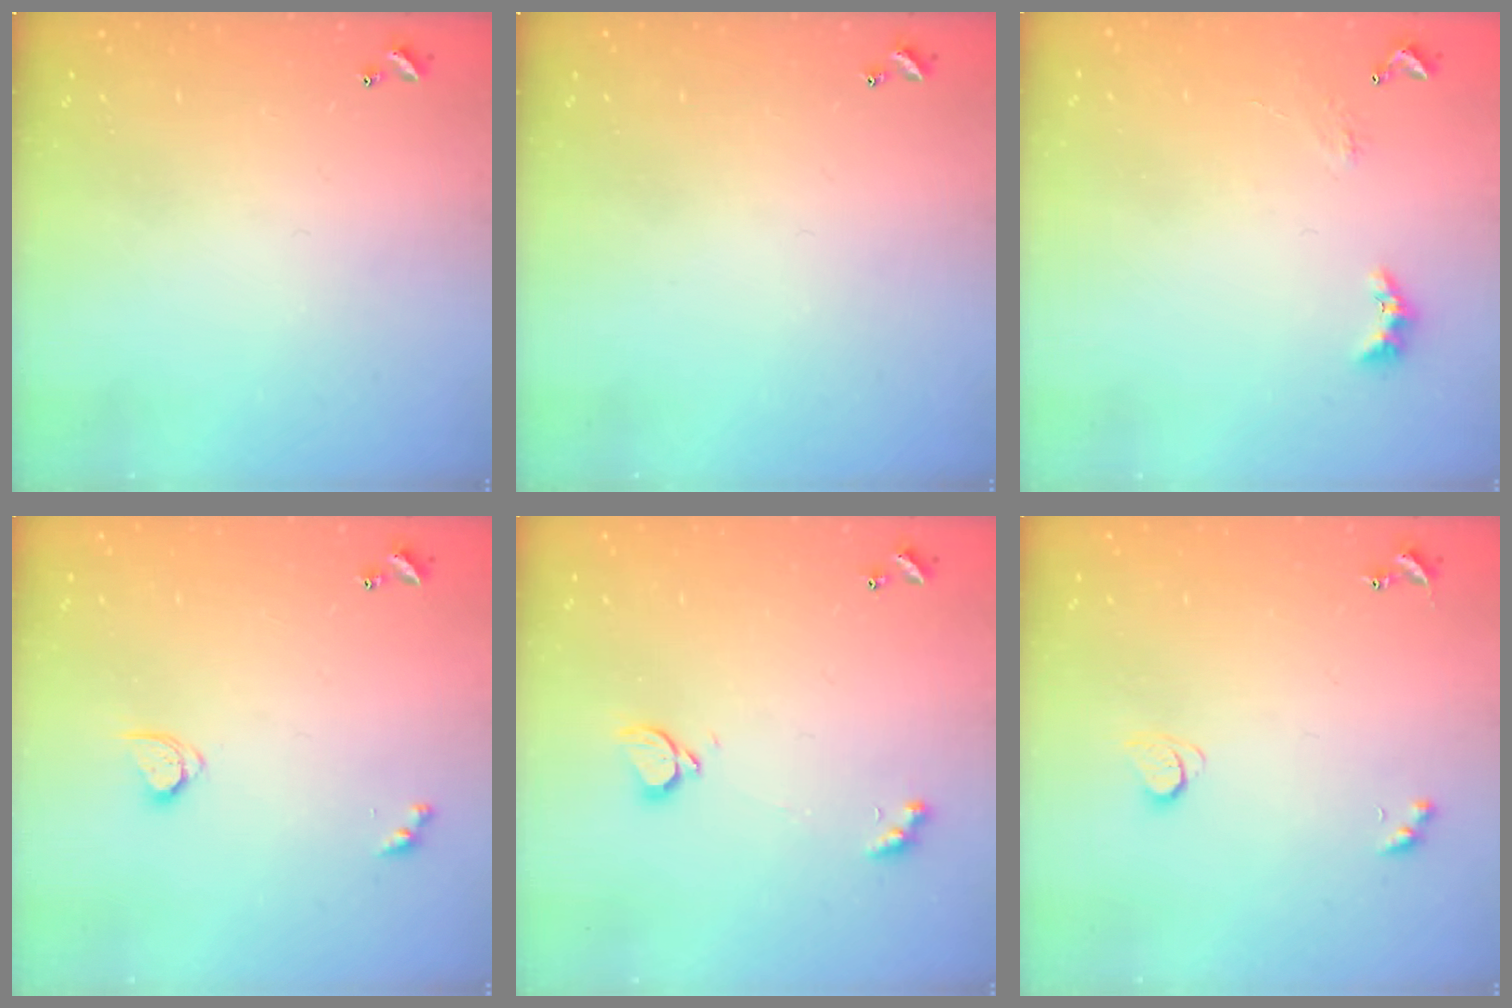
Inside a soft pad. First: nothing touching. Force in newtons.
{"total": 0.0}
{"total": 3.9, "press": 3.8, "slide": 0.7}
{"total": 2.9, "press": 2.8, "slide": 0.3}
{"total": 1.6, "press": 1.5, "slide": 0.5}
{"total": 2.0, "press": 1.9, "slide": 0.5}